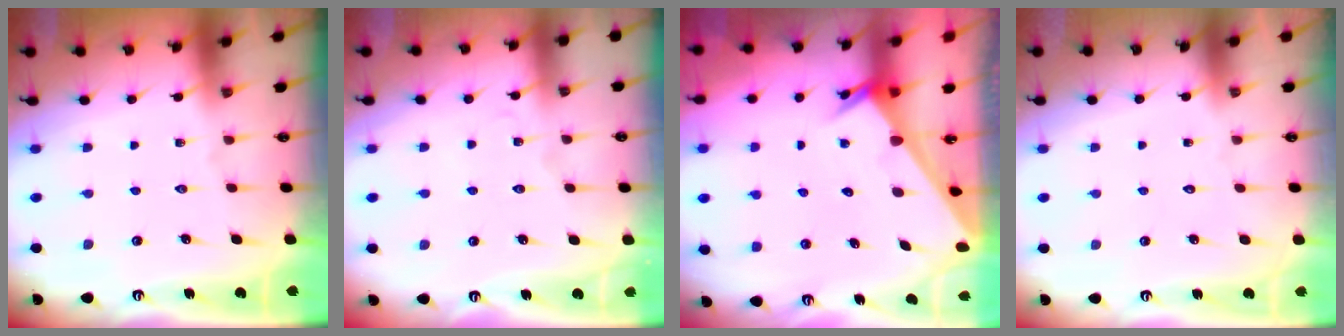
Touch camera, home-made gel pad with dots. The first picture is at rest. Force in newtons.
{"total": 3.2, "press": 3.2, "slide": 0.3}
{"total": 1.9, "press": 1.9, "slide": 0.2}
{"total": 1.8, "press": 1.8, "slide": 0.1}